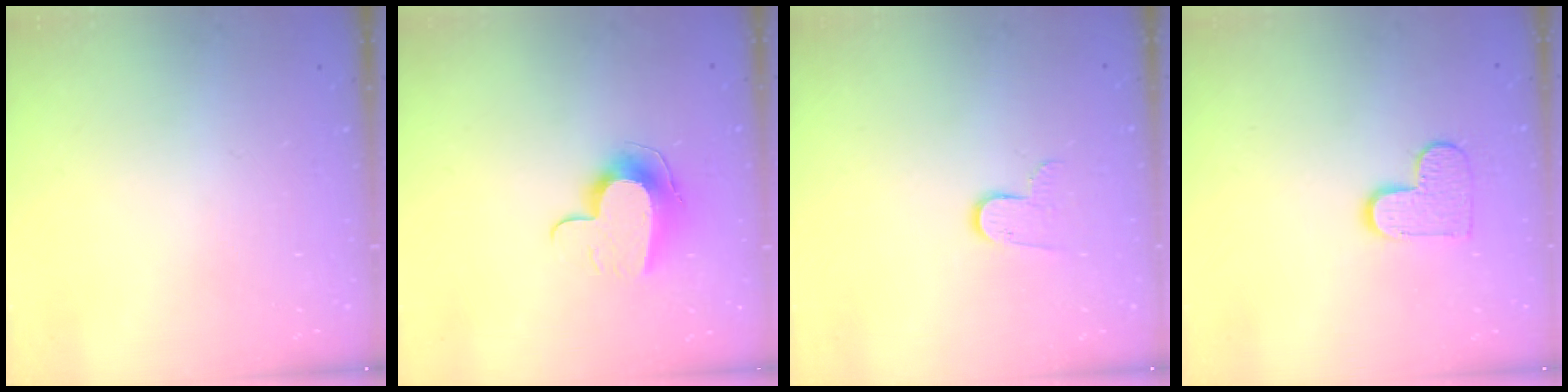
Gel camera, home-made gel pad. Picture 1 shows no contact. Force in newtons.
{"total": 10.3, "press": 10.3, "slide": 0.4}
{"total": 7.6, "press": 7.6, "slide": 0.7}
{"total": 8.9, "press": 8.9, "slide": 0.4}